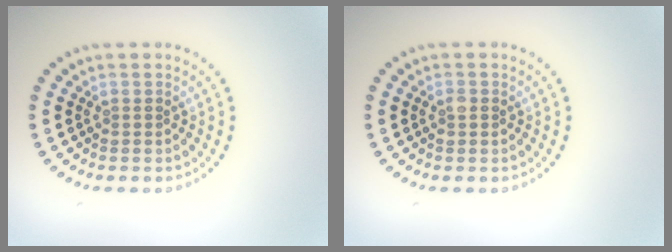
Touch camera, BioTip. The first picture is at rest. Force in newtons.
{"total": 1.2, "press": 1.2, "slide": 0.0}